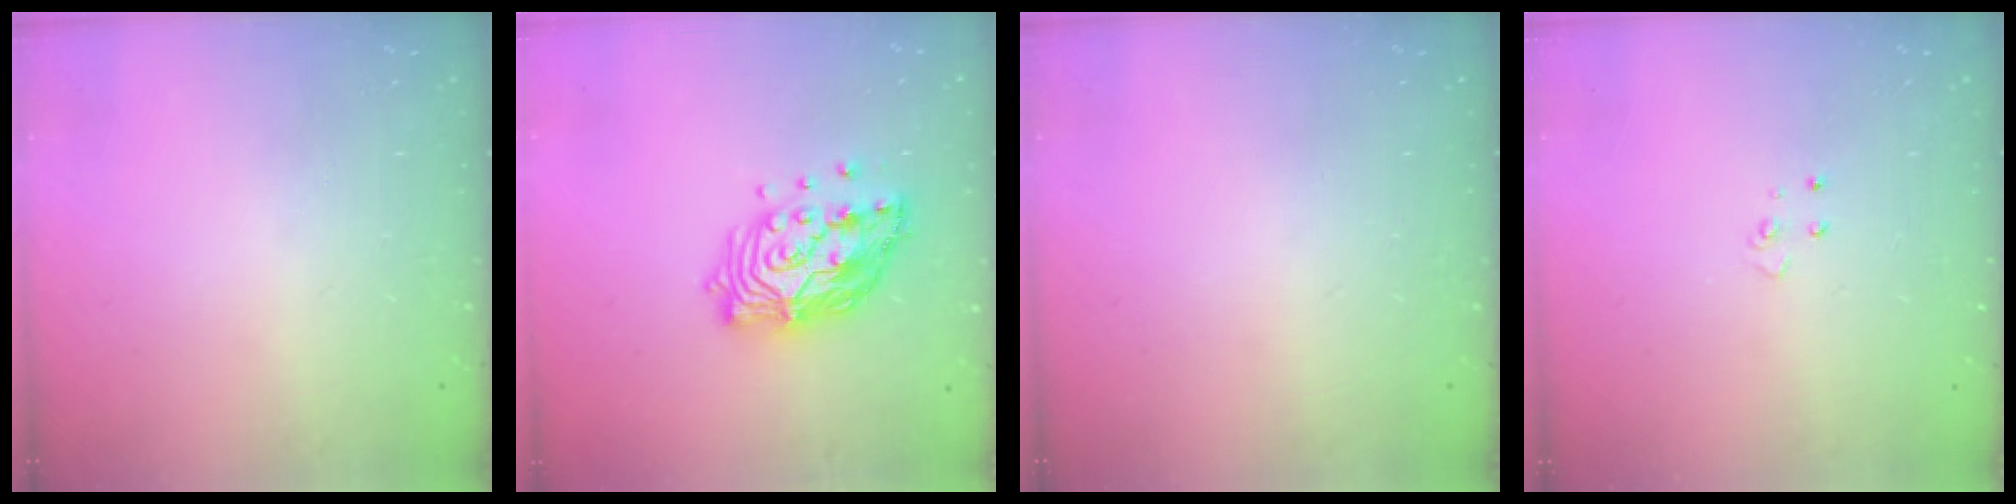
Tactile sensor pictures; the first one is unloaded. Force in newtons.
{"total": 14.9, "press": 14.9, "slide": 1.3}
{"total": 0.0}
{"total": 3.6, "press": 3.6, "slide": 0.4}